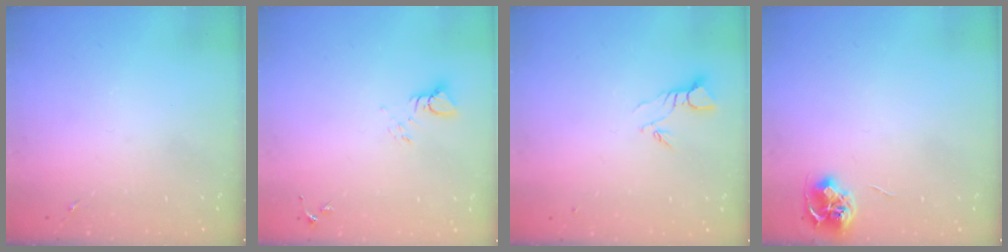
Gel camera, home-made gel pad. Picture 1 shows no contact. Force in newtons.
{"total": 4.0, "press": 4.0, "slide": 0.3}
{"total": 3.4, "press": 3.4, "slide": 0.2}
{"total": 7.1, "press": 7.1, "slide": 0.4}